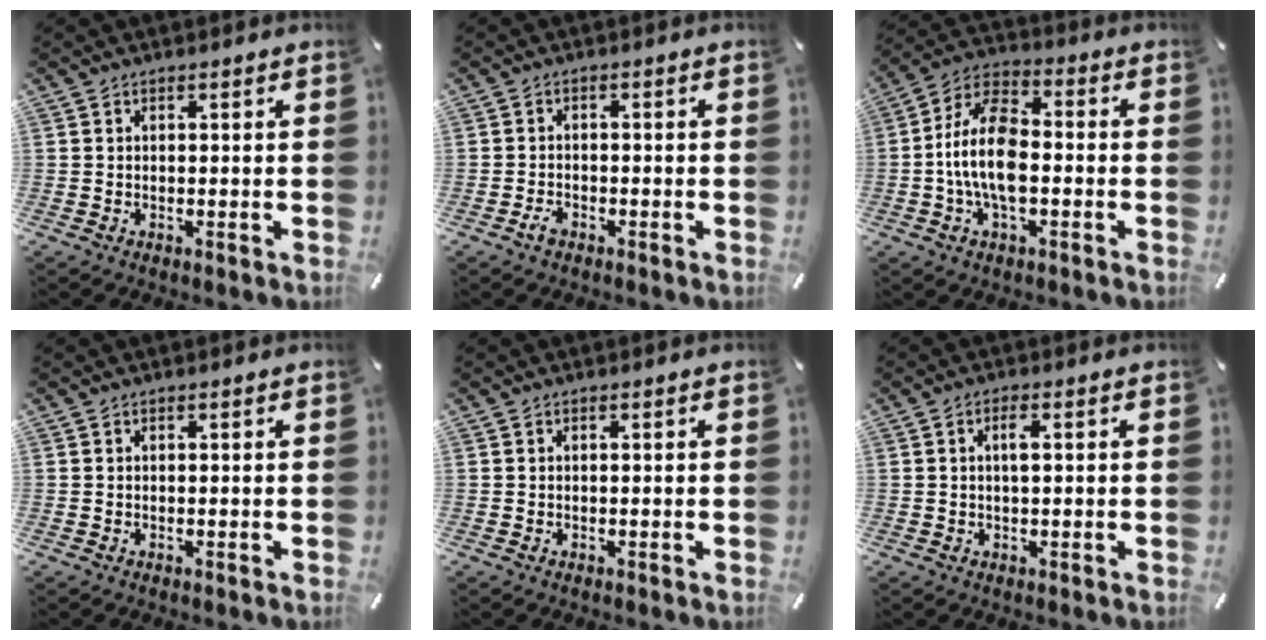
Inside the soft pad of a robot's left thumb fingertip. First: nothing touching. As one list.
[{"total": 2.1, "force": [-1.4, 1.2, 1.0], "torque": [-0.020, 0.006, -0.028]}, {"total": 12.7, "force": [-2.3, 6.9, 10.4], "torque": [-0.217, 0.011, -0.040]}, {"total": 0.0}, {"total": 0.0}, {"total": 2.6, "force": [0.5, 0.9, 2.4], "torque": [-0.050, 0.005, 0.006]}]